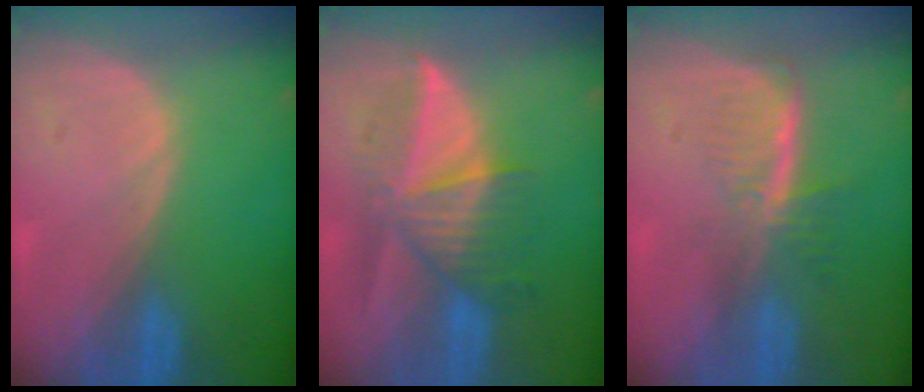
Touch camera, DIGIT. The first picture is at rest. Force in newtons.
{"total": 7.7, "press": 7.5, "slide": 1.8}
{"total": 6.0, "press": 5.1, "slide": 3.0}